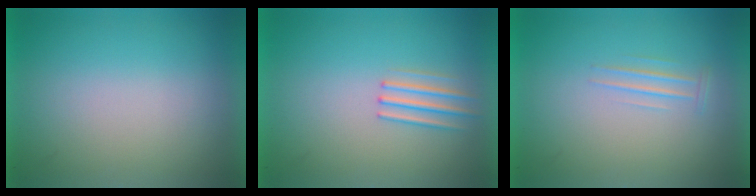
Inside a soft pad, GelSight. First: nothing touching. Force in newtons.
{"total": 1.7}
{"total": 1.1}